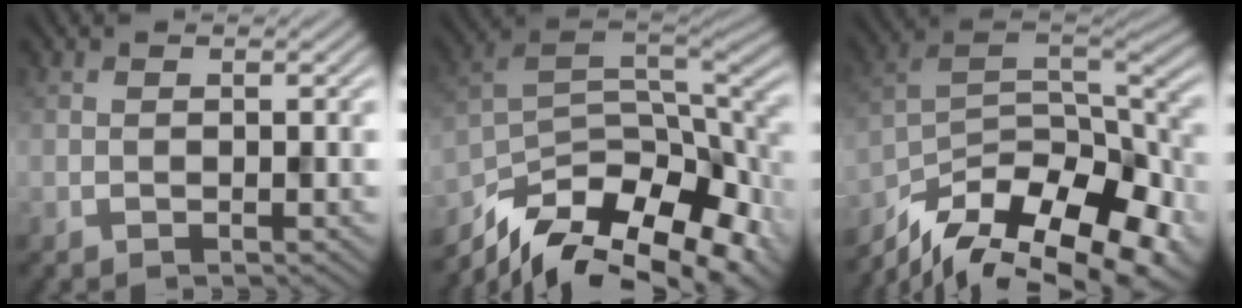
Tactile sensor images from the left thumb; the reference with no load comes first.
{"total": 15.6, "force": [-10.6, 6.3, 9.5], "torque": [-0.207, -0.026, -0.168]}
{"total": 17.2, "force": [-12.3, 6.8, 9.8], "torque": [-0.218, -0.040, -0.178]}